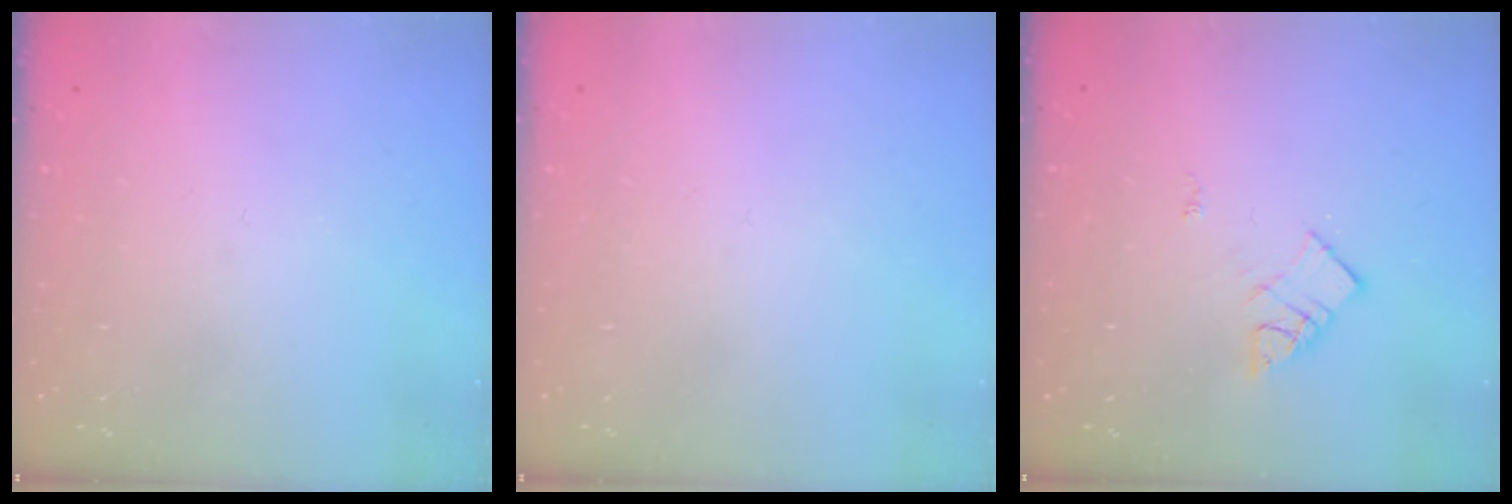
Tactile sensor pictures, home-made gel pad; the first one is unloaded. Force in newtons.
{"total": 1.9, "press": 1.9, "slide": 0.1}
{"total": 6.9, "press": 6.9, "slide": 0.3}